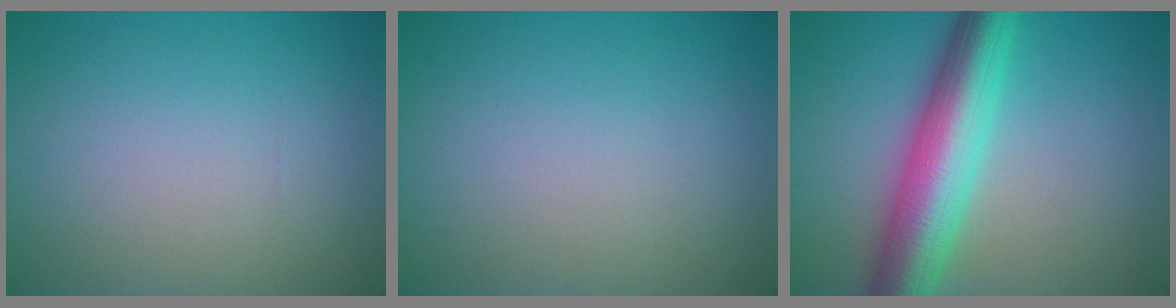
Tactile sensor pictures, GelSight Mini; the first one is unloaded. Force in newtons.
{"total": 0.0}
{"total": 8.6, "press": 8.5, "slide": 0.3}